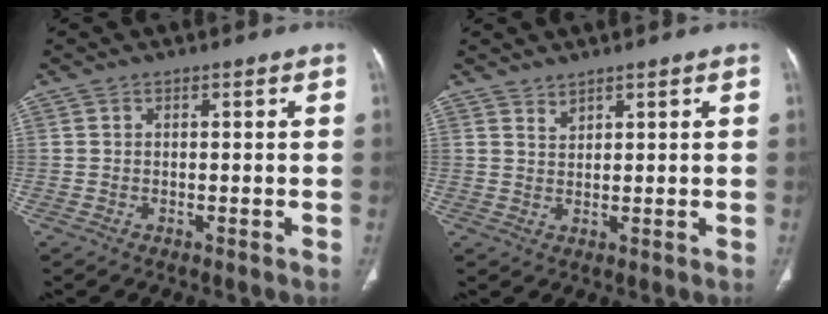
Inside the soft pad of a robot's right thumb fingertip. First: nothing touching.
{"total": 1.5, "force": [1.5, 0.4, 0.3], "torque": [0.003, -0.011, 0.028]}